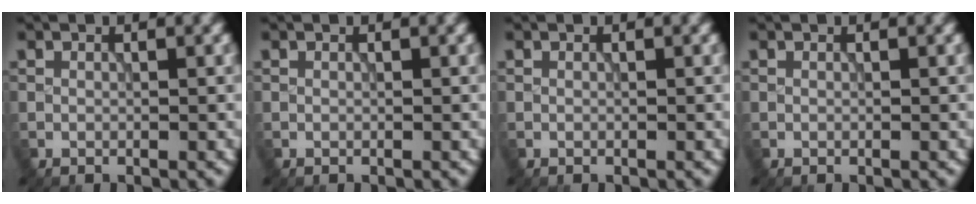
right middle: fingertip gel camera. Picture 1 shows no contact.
{"total": 0.0}
{"total": 0.0}
{"total": 0.0}